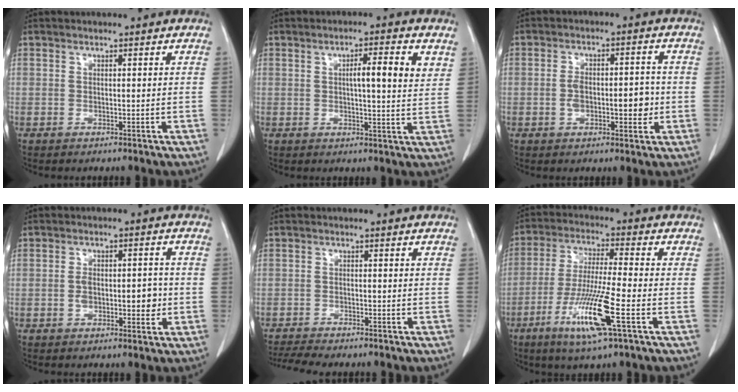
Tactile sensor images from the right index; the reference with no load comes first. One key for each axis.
{"total": 6.5, "fx": 2.2, "fy": 0.7, "fz": 6.1, "tx": -0.092, "ty": 0.005, "tz": 0.028}
{"total": 6.7, "fx": -1.1, "fy": 3.0, "fz": 5.9, "tx": -0.100, "ty": 0.012, "tz": -0.014}
{"total": 5.5, "fx": -0.9, "fy": 2.7, "fz": 4.7, "tx": -0.078, "ty": 0.009, "tz": -0.011}
{"total": 5.8, "fx": -5.3, "fy": 0.4, "fz": 2.4, "tx": -0.035, "ty": -0.008, "tz": -0.083}
{"total": 12.2, "fx": -5.1, "fy": -0.1, "fz": 11.1, "tx": -0.222, "ty": -0.025, "tz": -0.097}